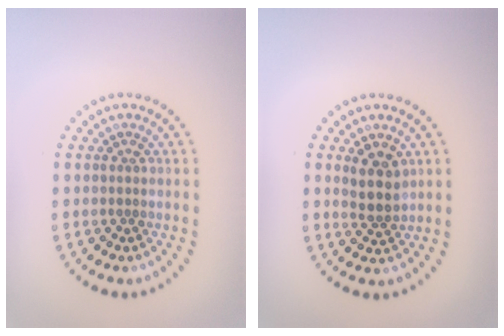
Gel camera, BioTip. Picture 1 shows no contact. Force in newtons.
{"total": 2.6, "press": 2.3, "slide": 1.2}